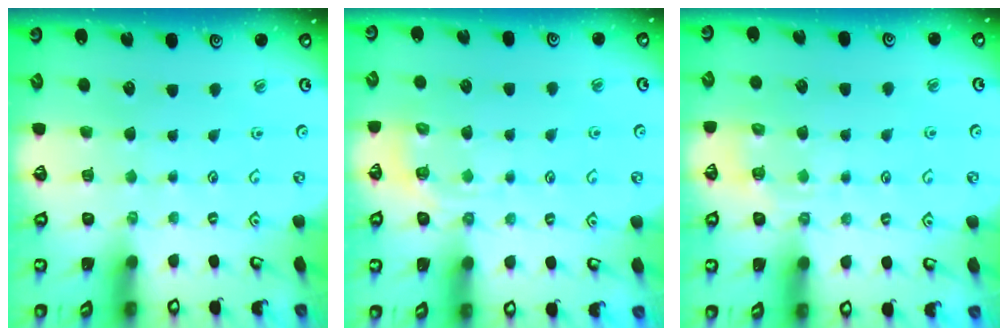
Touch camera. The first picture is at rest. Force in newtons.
{"total": 6.2, "press": 6.1, "slide": 1.3}
{"total": 6.2, "press": 6.1, "slide": 1.0}